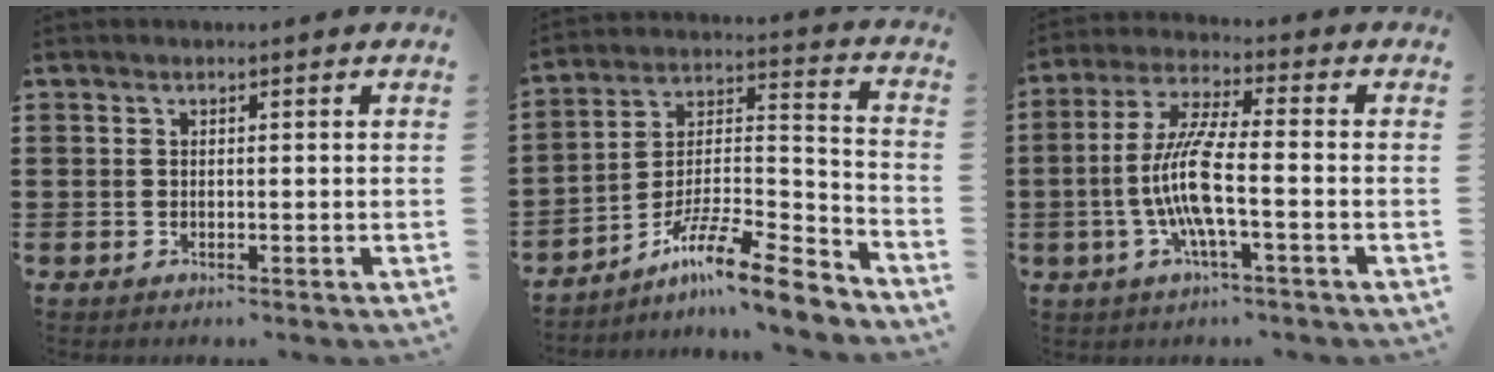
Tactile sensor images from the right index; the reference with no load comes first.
{"total": 11.2, "force": [-9.0, 1.2, 6.6], "torque": [-0.106, 0.016, -0.174]}
{"total": 9.3, "force": [-2.2, 1.6, 8.9], "torque": [-0.199, -0.016, -0.051]}